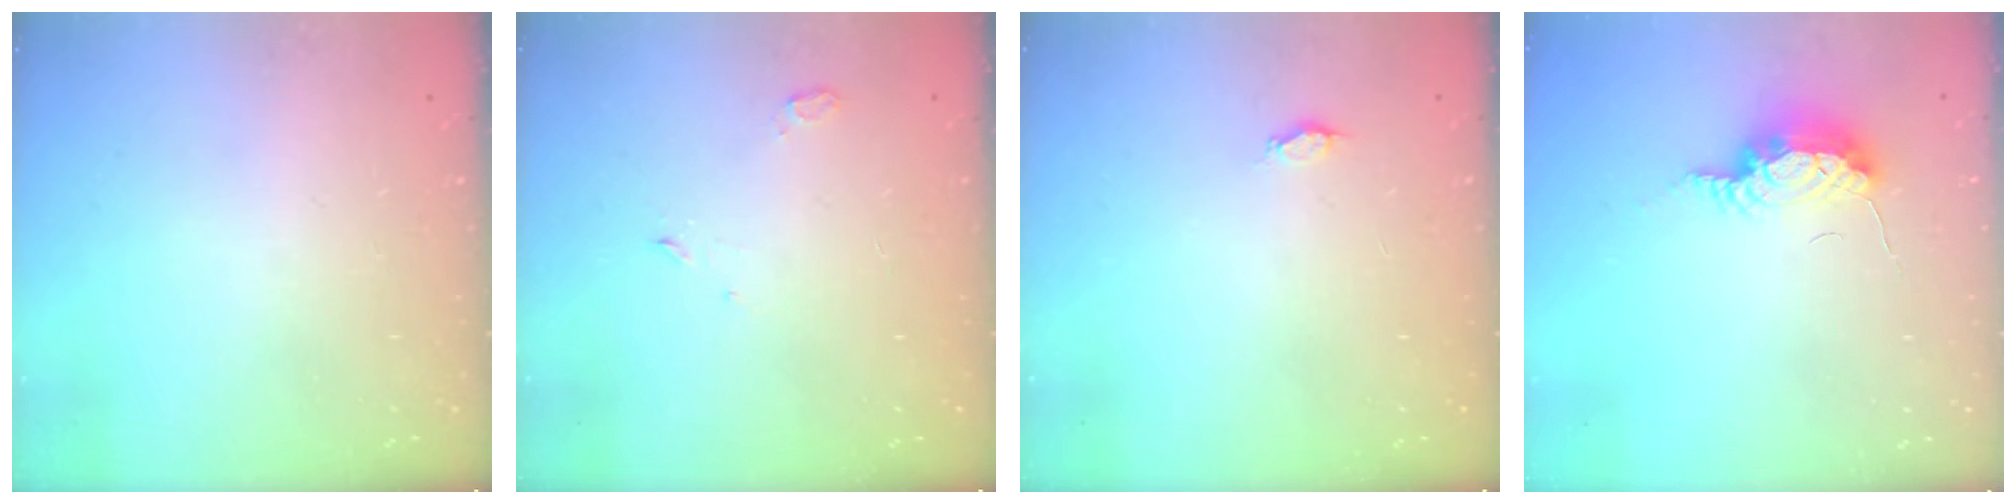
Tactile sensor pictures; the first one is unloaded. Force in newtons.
{"total": 2.7, "press": 2.6, "slide": 0.8}
{"total": 1.8, "press": 1.8, "slide": 0.3}
{"total": 10.6, "press": 8.7, "slide": 6.2}